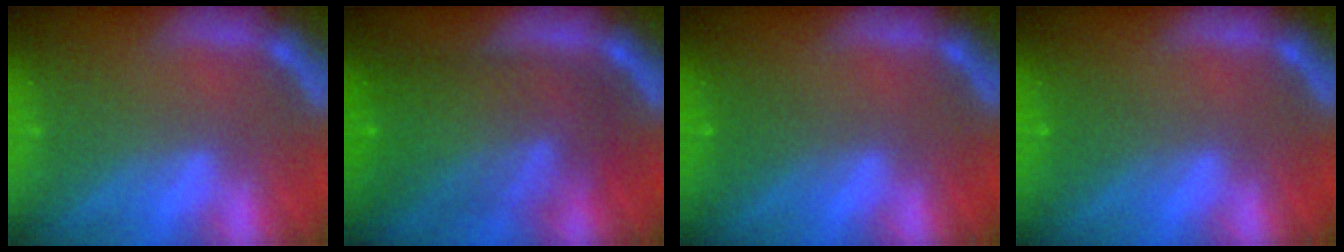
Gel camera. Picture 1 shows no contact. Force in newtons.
{"total": 9.5}
{"total": 1.0}
{"total": 1.0}